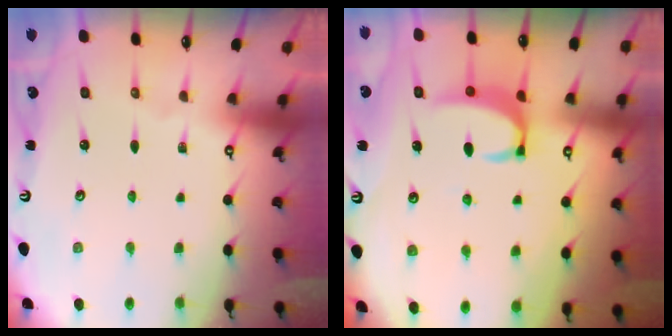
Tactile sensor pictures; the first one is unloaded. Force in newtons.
{"total": 3.1, "press": 3.1, "slide": 0.5}